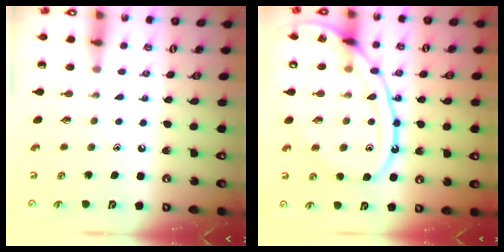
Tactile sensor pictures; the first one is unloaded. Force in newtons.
{"total": 18.2, "press": 18.2, "slide": 1.3}